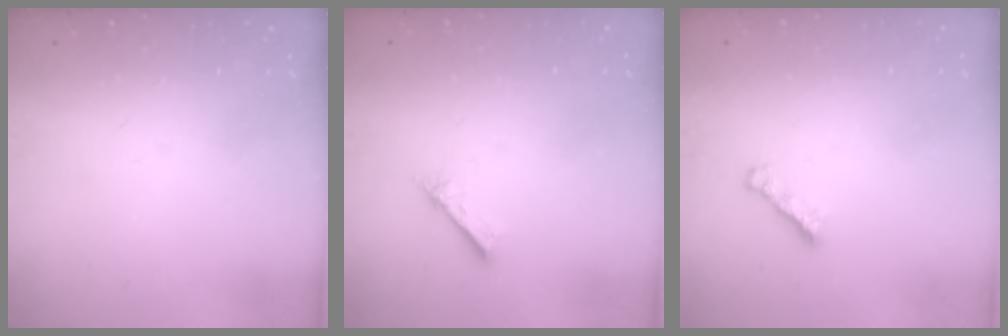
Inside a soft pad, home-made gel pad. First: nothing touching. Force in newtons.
{"total": 2.1, "press": 2.1, "slide": 0.2}
{"total": 1.6, "press": 1.4, "slide": 0.6}